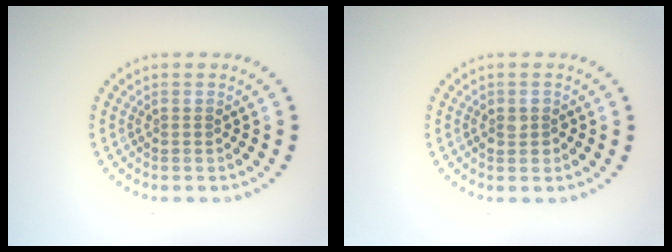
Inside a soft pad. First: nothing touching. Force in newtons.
{"total": 1.4, "press": 1.3, "slide": 0.4}